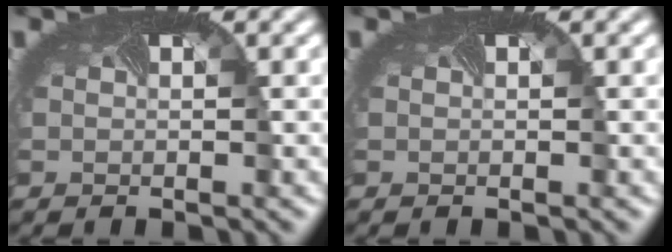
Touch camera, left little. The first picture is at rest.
{"total": 0.0}